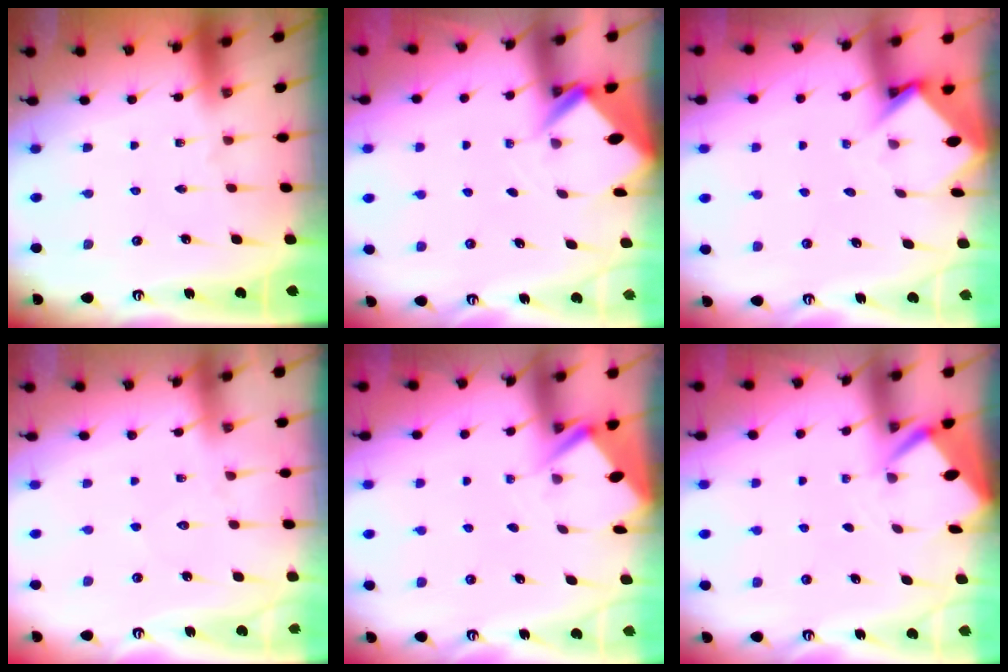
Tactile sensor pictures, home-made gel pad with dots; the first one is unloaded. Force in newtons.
{"total": 2.7, "press": 2.7, "slide": 0.1}
{"total": 3.6, "press": 3.6, "slide": 0.2}
{"total": 4.6, "press": 4.6, "slide": 0.6}
{"total": 3.0, "press": 2.9, "slide": 0.4}
{"total": 2.6, "press": 2.6, "slide": 0.3}